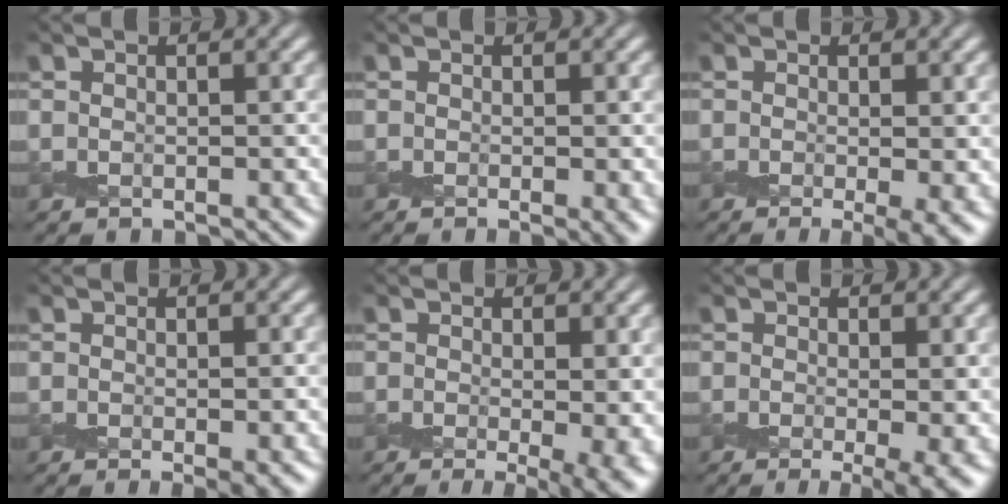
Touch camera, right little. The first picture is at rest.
{"total": 1.2, "force": [-0.2, 0.4, 1.1], "torque": [-0.016, -0.005, -0.003]}
{"total": 2.8, "force": [-0.8, 0.9, 2.5], "torque": [-0.037, -0.011, -0.014]}
{"total": 1.3, "force": [-0.6, 0.3, 1.2], "torque": [-0.020, -0.006, -0.010]}
{"total": 4.9, "force": [-0.9, 2.2, 4.3], "torque": [-0.064, -0.015, -0.013]}
{"total": 3.6, "force": [-1.0, 1.2, 3.2], "torque": [-0.047, -0.012, -0.018]}